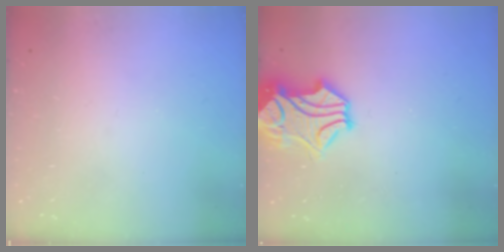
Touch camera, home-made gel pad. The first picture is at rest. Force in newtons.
{"total": 3.2, "press": 2.8, "slide": 1.6}